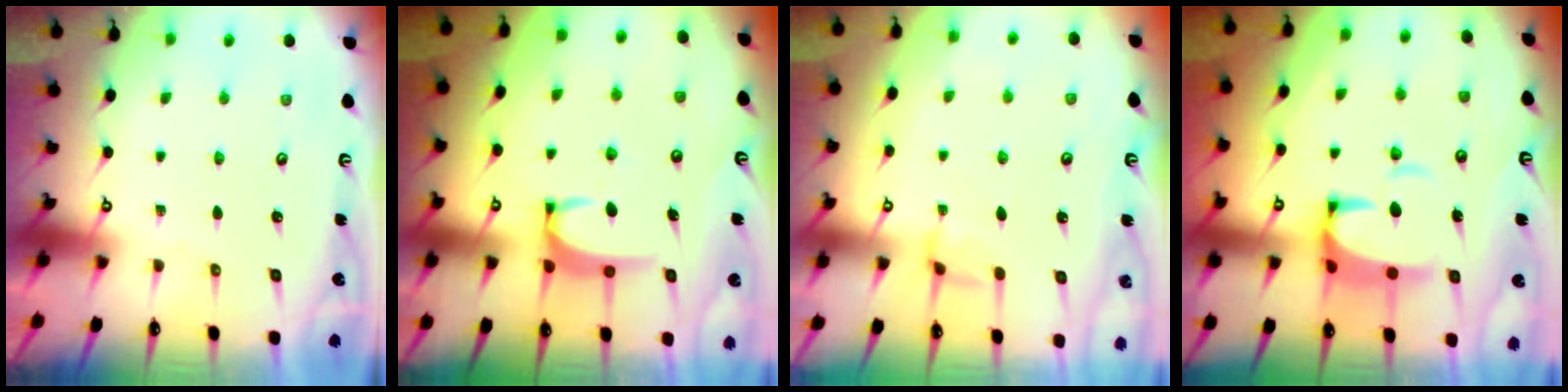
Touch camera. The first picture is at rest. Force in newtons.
{"total": 3.6, "press": 3.5, "slide": 0.4}
{"total": 2.7, "press": 2.7, "slide": 0.4}
{"total": 5.2, "press": 5.0, "slide": 1.2}